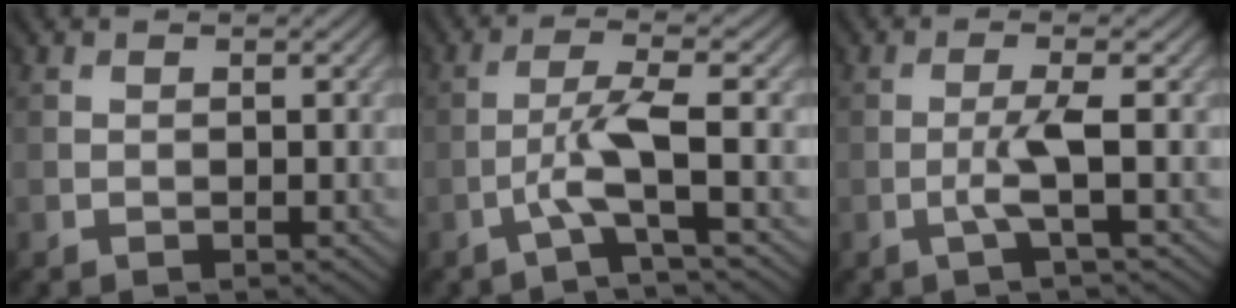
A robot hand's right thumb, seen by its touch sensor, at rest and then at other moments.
{"total": 3.1, "force": [-1.7, -0.5, 2.6], "torque": [-0.053, 0.014, -0.043]}
{"total": 2.0, "force": [-0.9, -0.6, 1.7], "torque": [-0.037, 0.008, -0.026]}